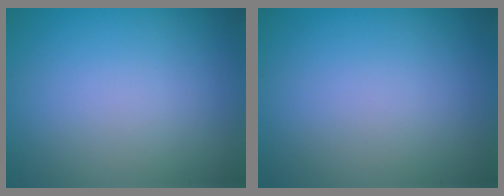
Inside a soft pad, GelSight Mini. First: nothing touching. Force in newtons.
{"total": 0.0}